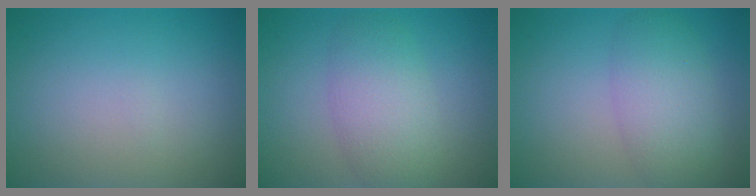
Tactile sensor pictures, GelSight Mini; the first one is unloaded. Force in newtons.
{"total": 4.6, "press": 4.6, "slide": 0.1}
{"total": 4.6, "press": 4.6, "slide": 0.2}